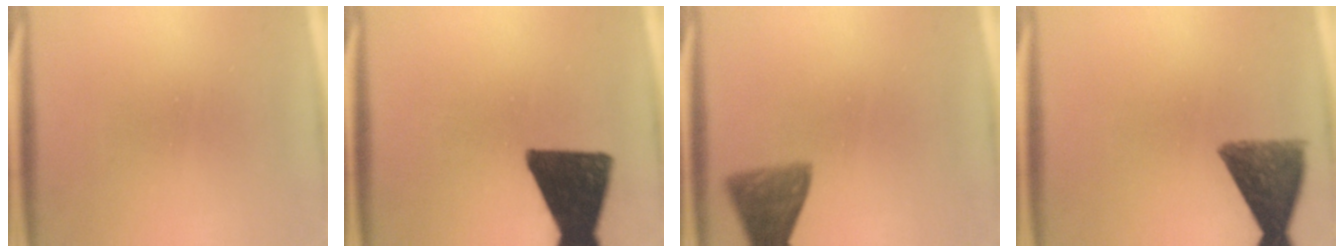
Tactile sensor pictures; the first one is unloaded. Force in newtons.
{"total": 15.0}
{"total": 6.4}
{"total": 10.0}